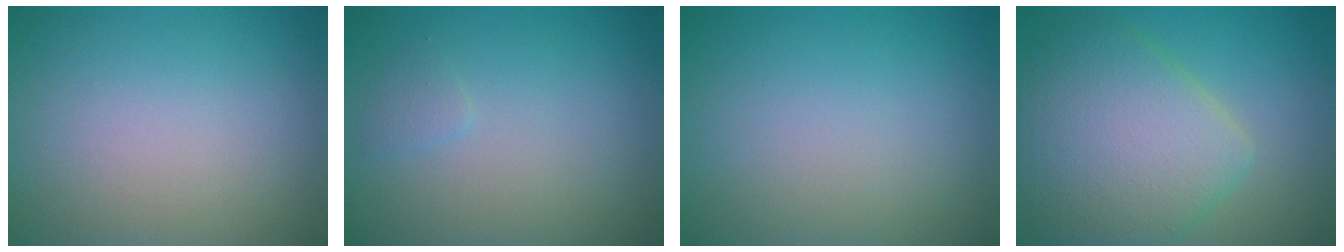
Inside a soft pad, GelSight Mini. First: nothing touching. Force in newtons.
{"total": 0.7, "press": 0.7, "slide": 0.0}
{"total": 0.0}
{"total": 8.0, "press": 8.0, "slide": 0.3}